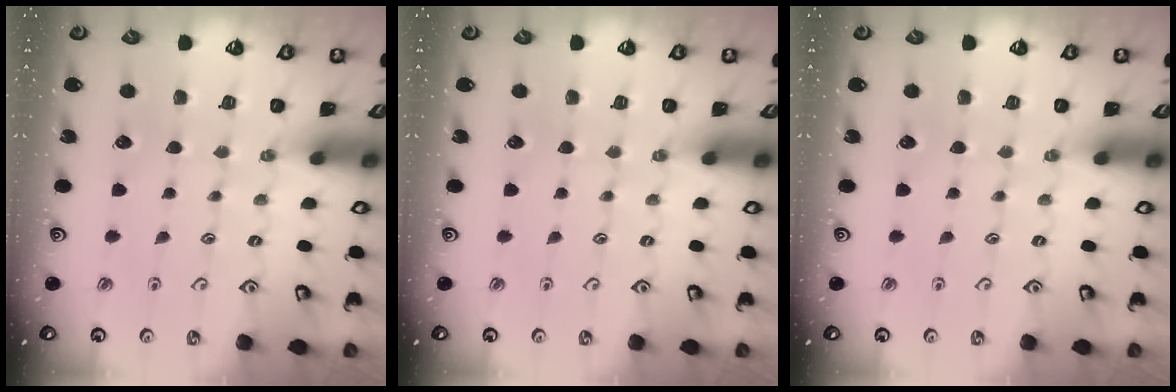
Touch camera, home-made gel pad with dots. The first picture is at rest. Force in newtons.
{"total": 0.0}
{"total": 0.0}